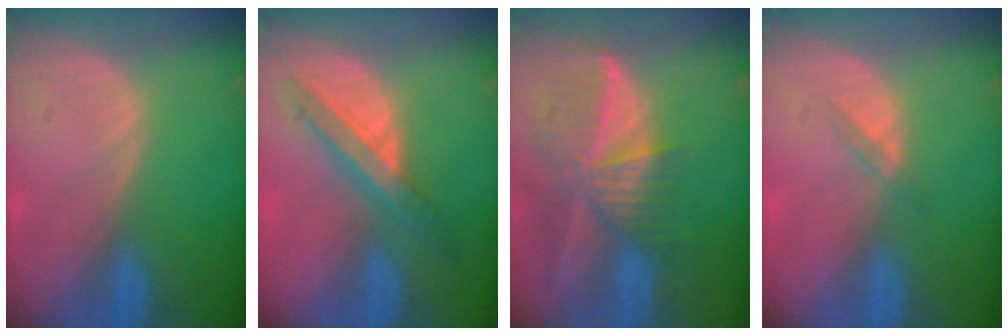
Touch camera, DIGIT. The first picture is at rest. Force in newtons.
{"total": 5.9, "press": 5.9, "slide": 0.6}
{"total": 9.4, "press": 8.2, "slide": 4.6}
{"total": 1.8, "press": 1.4, "slide": 1.0}